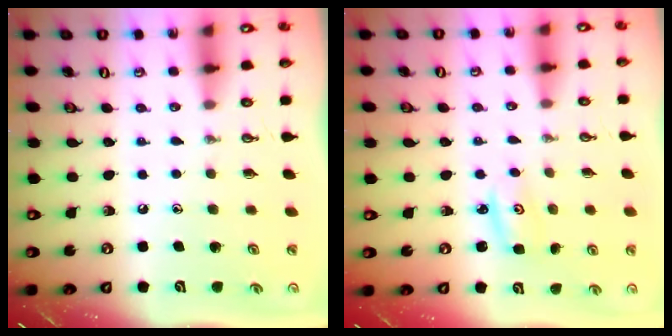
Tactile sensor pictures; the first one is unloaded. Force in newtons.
{"total": 2.6, "press": 2.6, "slide": 0.2}